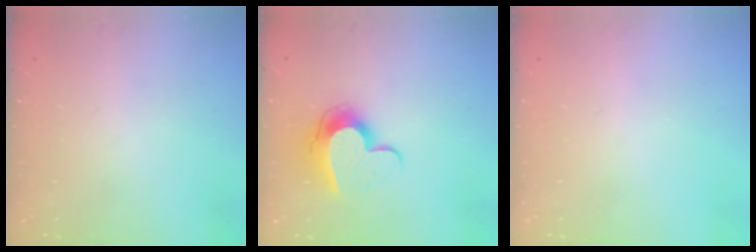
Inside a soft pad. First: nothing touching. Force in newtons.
{"total": 10.9, "press": 10.9, "slide": 1.1}
{"total": 0.0}